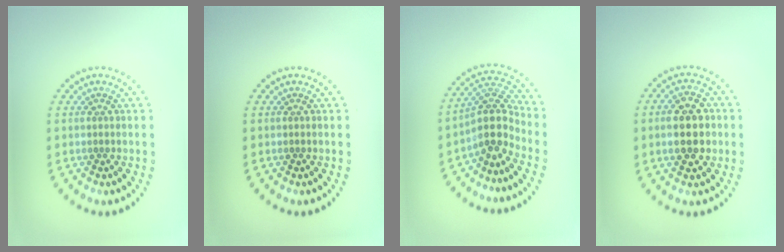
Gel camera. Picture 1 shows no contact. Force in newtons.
{"total": 0.0}
{"total": 3.9, "press": 2.9, "slide": 2.6}
{"total": 5.1, "press": 5.1, "slide": 0.2}